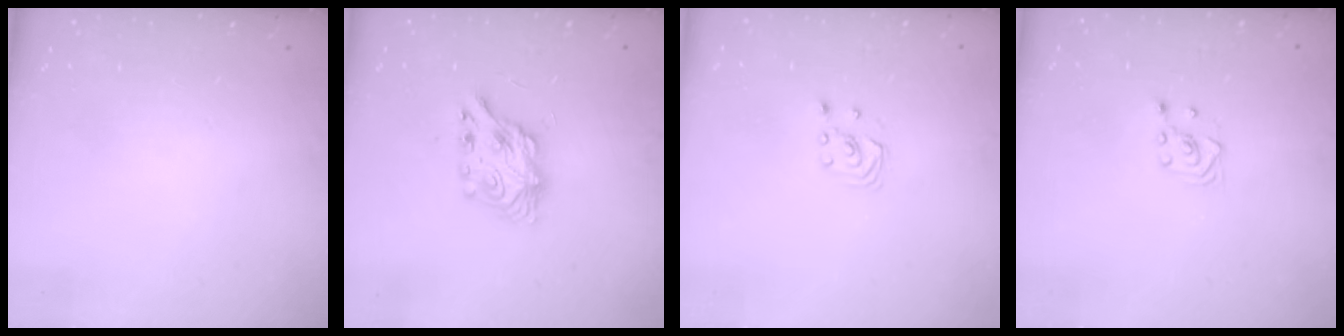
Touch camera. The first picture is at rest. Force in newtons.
{"total": 7.1, "press": 7.1, "slide": 0.3}
{"total": 1.8, "press": 1.8, "slide": 0.2}
{"total": 3.0, "press": 2.6, "slide": 1.5}